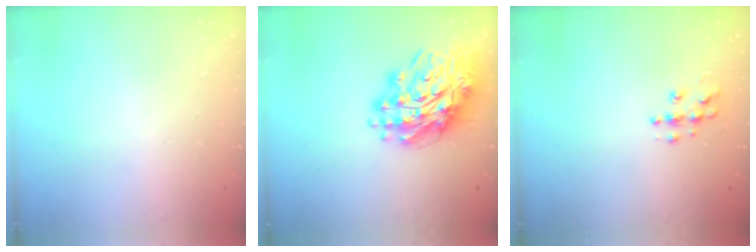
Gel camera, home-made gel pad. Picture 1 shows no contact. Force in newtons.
{"total": 18.5, "press": 18.3, "slide": 3.0}
{"total": 6.2, "press": 6.2, "slide": 0.2}